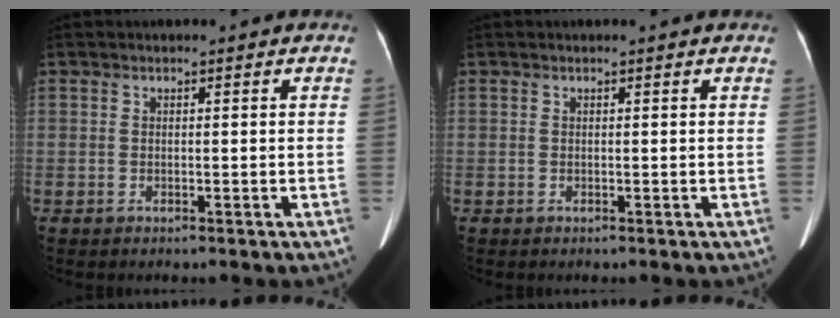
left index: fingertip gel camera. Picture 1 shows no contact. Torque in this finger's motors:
{"motor_torque": [-0.09, 0.15, -0.06, 0.01]}